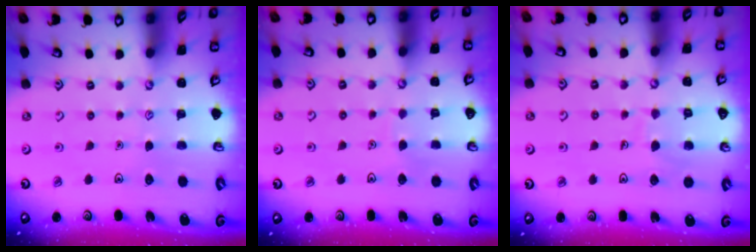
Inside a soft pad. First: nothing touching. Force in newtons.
{"total": 2.7, "press": 2.7, "slide": 0.2}
{"total": 7.0, "press": 7.0, "slide": 0.5}